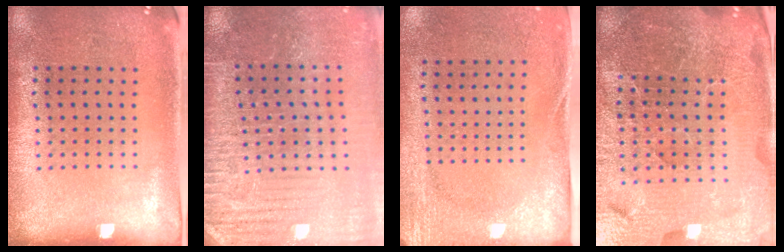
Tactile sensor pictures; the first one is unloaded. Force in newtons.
{"total": 3.9, "press": 3.9, "slide": 0.6}
{"total": 2.7, "press": 2.1, "slide": 1.7}
{"total": 6.6, "press": 5.9, "slide": 3.0}